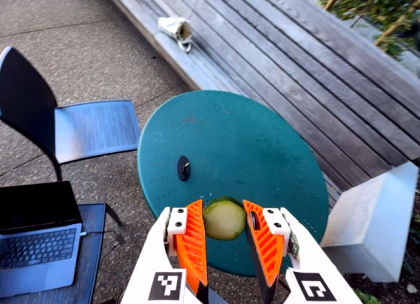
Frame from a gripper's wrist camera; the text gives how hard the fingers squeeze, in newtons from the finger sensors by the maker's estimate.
{"total": 10.3, "left": 10.5, "right": 10.1}